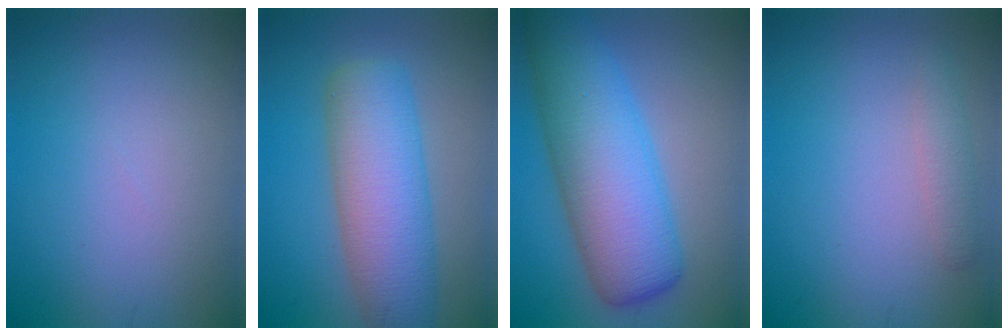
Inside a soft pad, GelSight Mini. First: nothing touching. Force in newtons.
{"total": 8.1, "press": 8.1, "slide": 0.2}
{"total": 9.9, "press": 9.9, "slide": 0.3}
{"total": 1.5, "press": 1.5, "slide": 0.0}